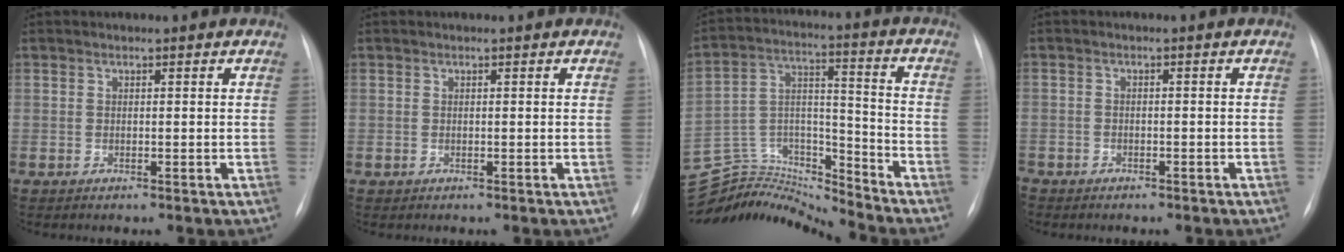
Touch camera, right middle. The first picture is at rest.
{"total": 0.0}
{"total": 15.0, "force": [-15.0, 0.0, -0.2], "torque": [0.002, 0.062, -0.269]}
{"total": 3.6, "force": [-2.9, 1.9, 1.0], "torque": [-0.016, 0.000, -0.038]}